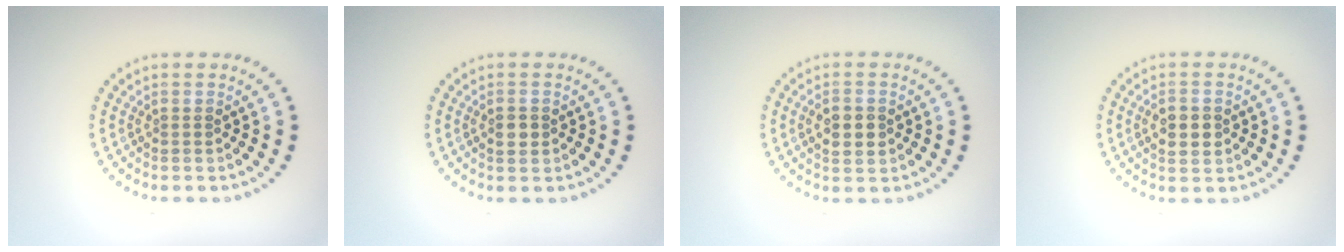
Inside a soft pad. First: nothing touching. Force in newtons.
{"total": 1.3, "press": 1.2, "slide": 0.4}
{"total": 2.6, "press": 2.6, "slide": 0.1}
{"total": 2.7, "press": 2.7, "slide": 0.2}